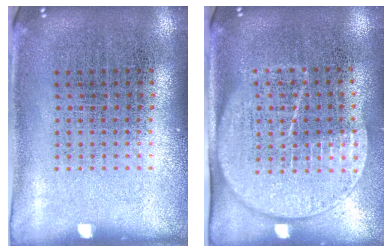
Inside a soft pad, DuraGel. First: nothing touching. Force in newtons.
{"total": 1.8, "press": 1.5, "slide": 1.0}